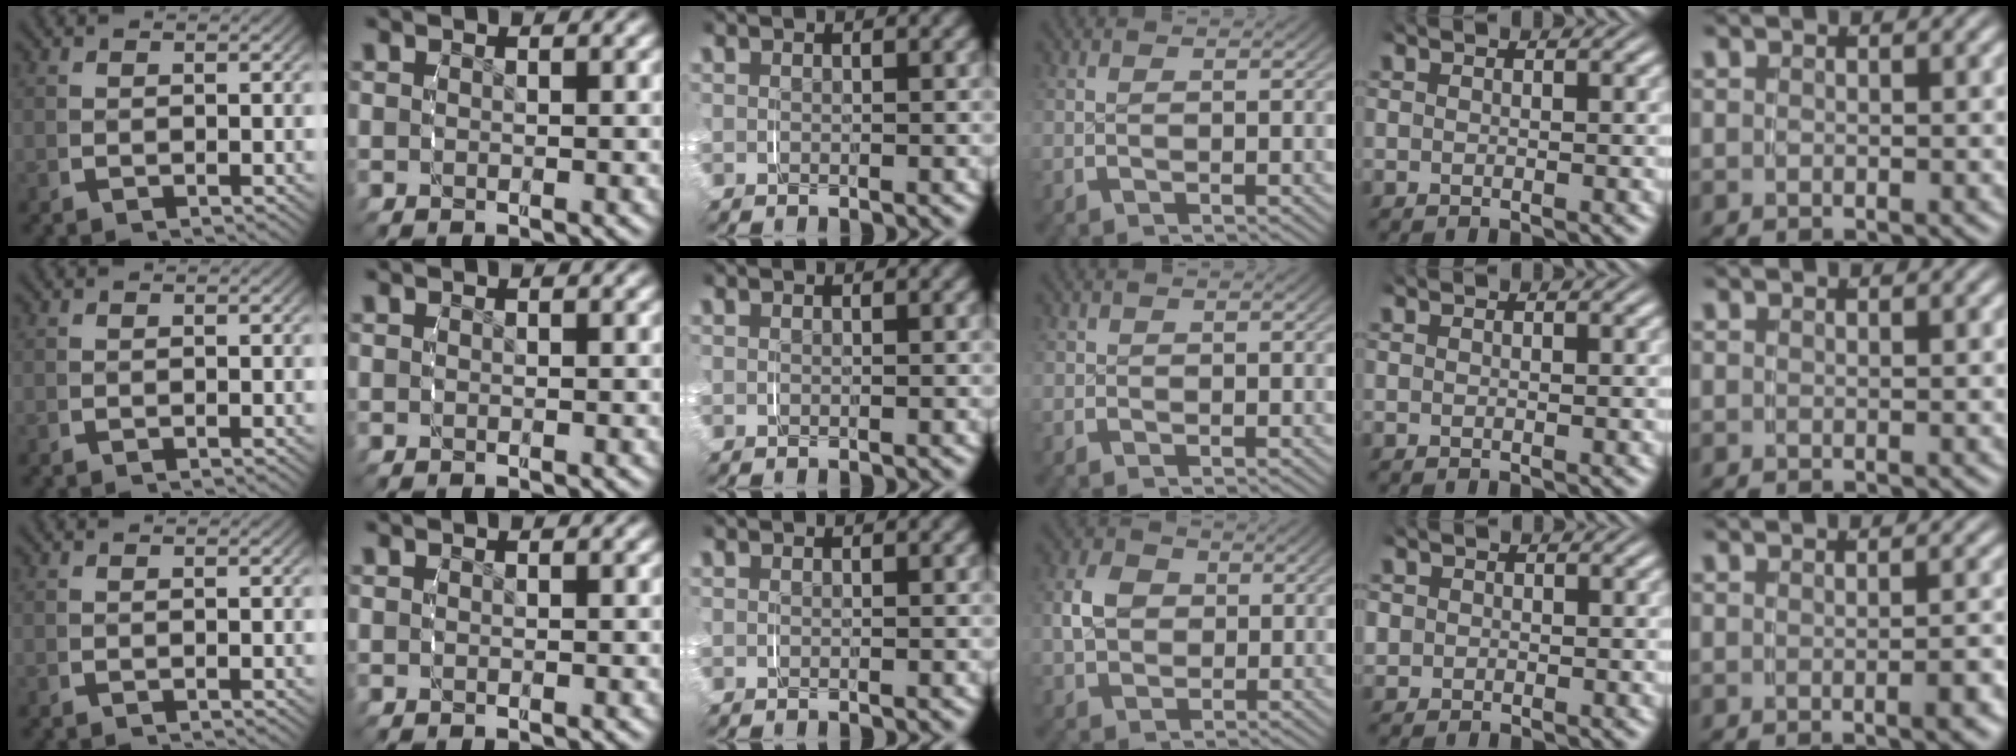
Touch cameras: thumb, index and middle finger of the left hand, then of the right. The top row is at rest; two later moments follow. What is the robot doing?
{"motion": "grasp_and_lifting", "object": "ribbon"}